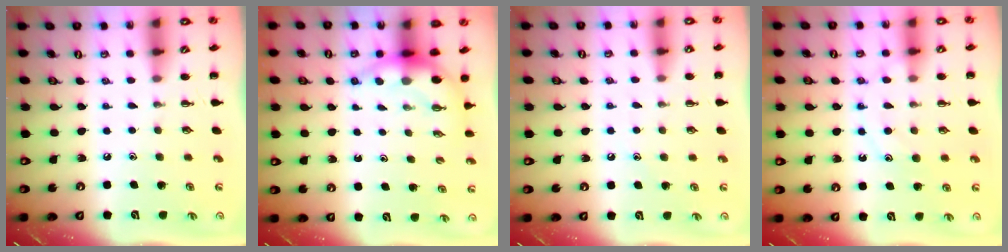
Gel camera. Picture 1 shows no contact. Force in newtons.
{"total": 6.6, "press": 6.5, "slide": 1.2}
{"total": 7.8, "press": 7.7, "slide": 1.4}
{"total": 10.3, "press": 10.3, "slide": 0.8}